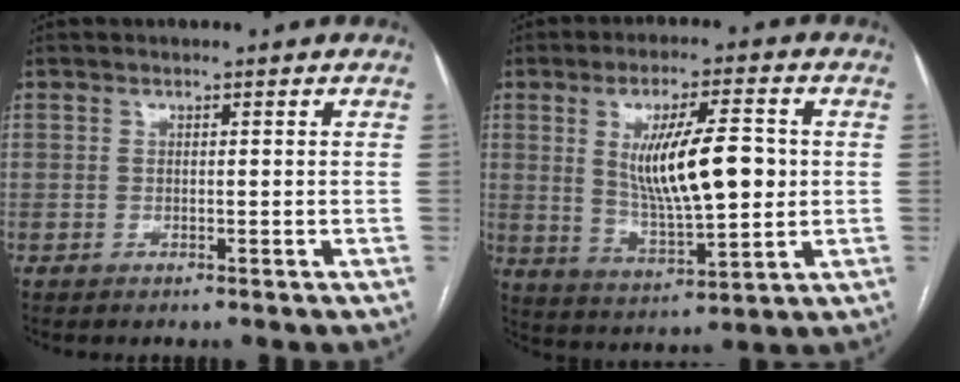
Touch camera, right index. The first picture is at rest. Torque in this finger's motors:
{"motor_torque": [1.08, 0.61, 0.37, 0.21]}